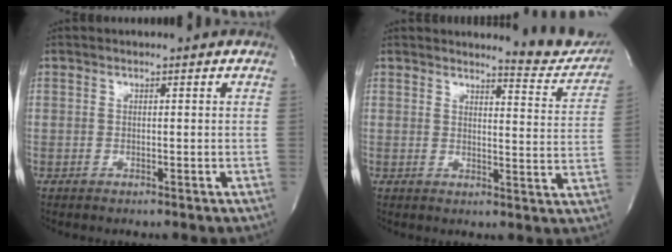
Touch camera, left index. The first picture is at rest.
{"total": 8.8, "force": [8.6, 1.0, 1.5], "torque": [-0.006, -0.045, 0.086]}